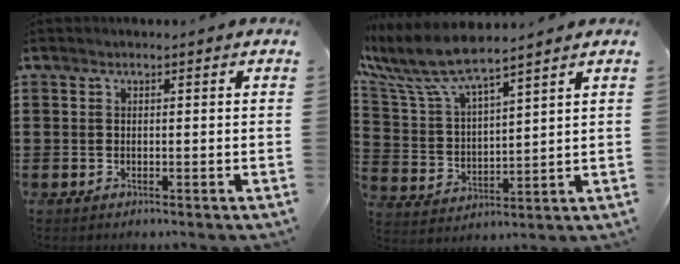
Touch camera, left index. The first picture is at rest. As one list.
[{"total": 8.0, "force": [6.9, 1.1, 3.9], "torque": [-0.106, -0.035, 0.118]}]